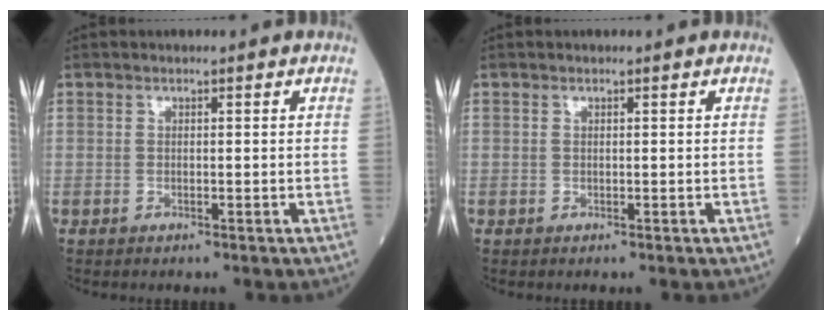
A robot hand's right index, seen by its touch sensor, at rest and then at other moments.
{"total": 0.0}